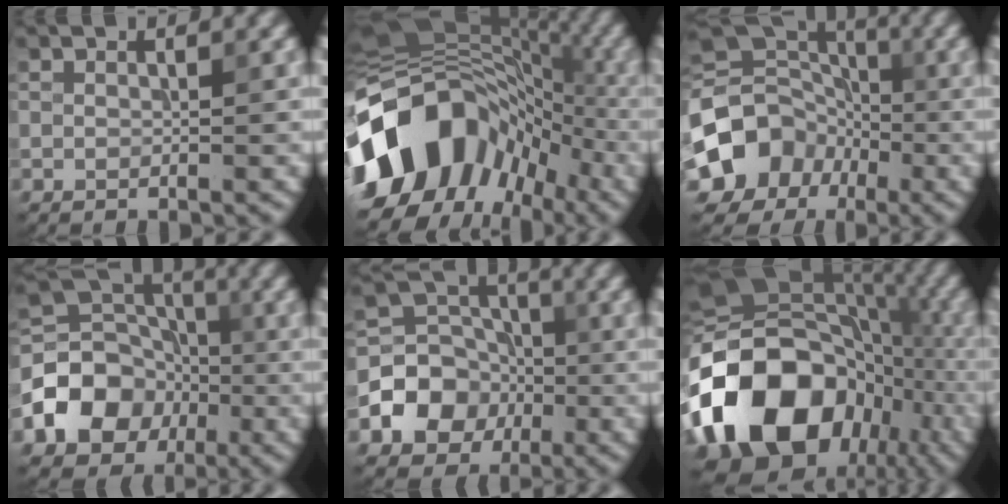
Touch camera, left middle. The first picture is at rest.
{"total": 16.1, "force": [-4.7, 12.0, 9.7], "torque": [-0.172, 0.009, -0.091]}
{"total": 9.1, "force": [-3.4, 7.4, 4.0], "torque": [-0.065, -0.001, -0.073]}
{"total": 8.6, "force": [-2.9, 7.0, 4.2], "torque": [-0.077, 0.001, -0.064]}
{"total": 6.7, "force": [-2.3, 5.6, 2.9], "torque": [-0.041, 0.003, -0.055]}
{"total": 19.9, "force": [-5.2, 14.5, 12.5], "torque": [-0.245, -0.007, -0.091]}